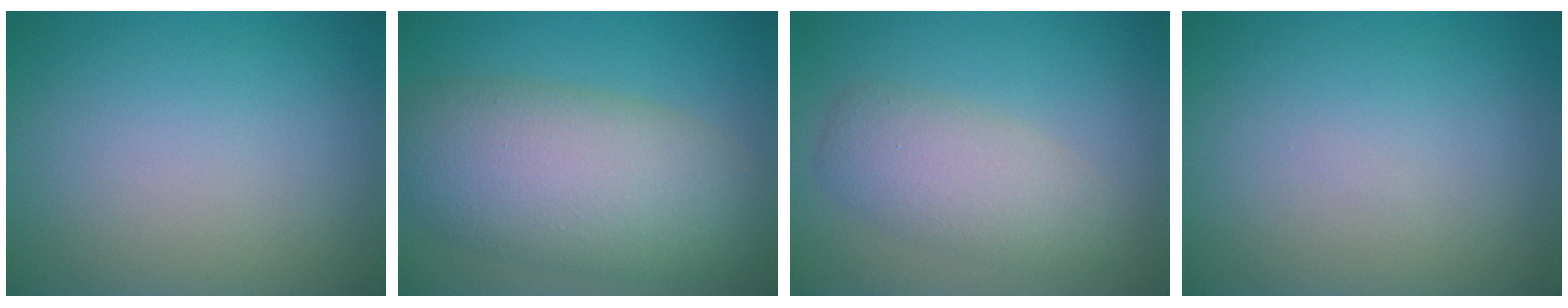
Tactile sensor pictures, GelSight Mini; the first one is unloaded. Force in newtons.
{"total": 9.7, "press": 9.7, "slide": 0.5}
{"total": 4.1, "press": 4.1, "slide": 0.4}
{"total": 0.0}